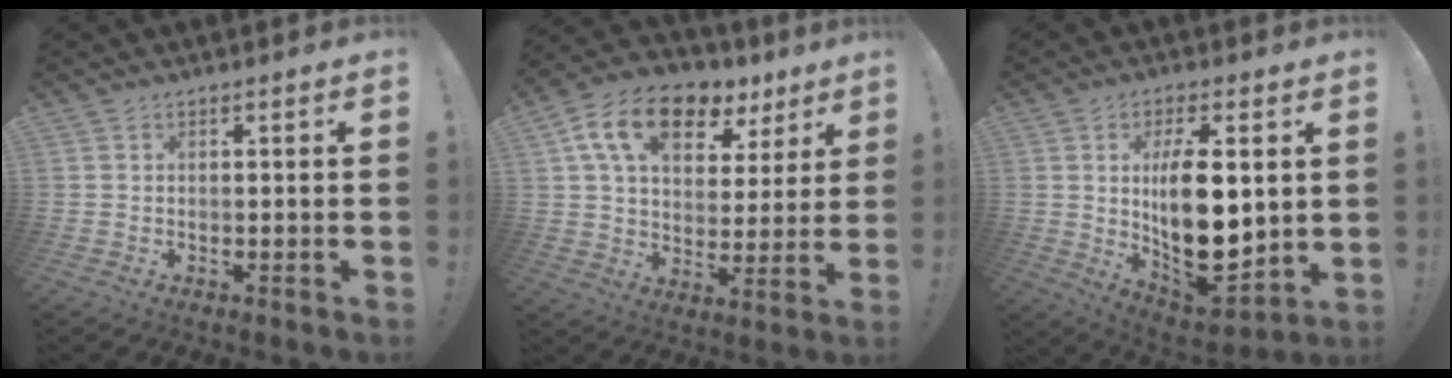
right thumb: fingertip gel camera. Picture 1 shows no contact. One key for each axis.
{"total": 16.3, "fx": 8.7, "fy": 9.8, "fz": 9.8, "tx": -0.161, "ty": -0.037, "tz": 0.156}
{"total": 18.3, "fx": 2.0, "fy": 8.4, "fz": 16.1, "tx": -0.262, "ty": -0.032, "tz": 0.042}